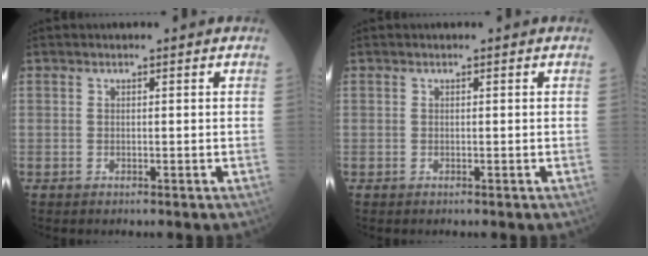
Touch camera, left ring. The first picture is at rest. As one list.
[{"total": 0.0}]